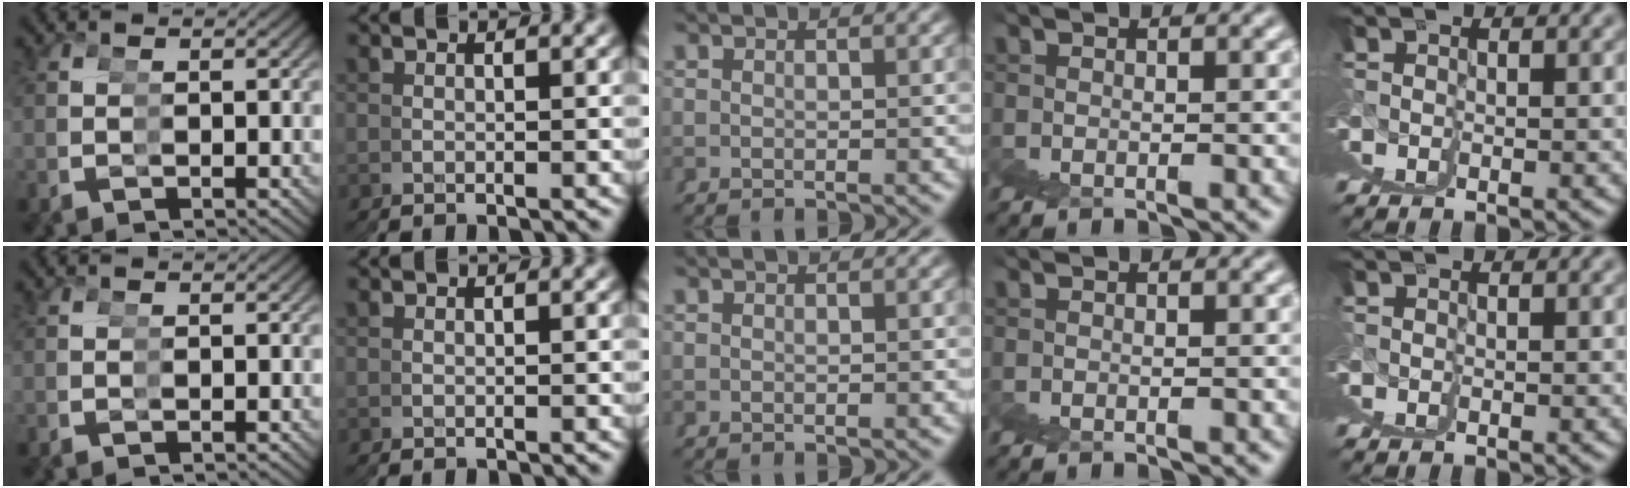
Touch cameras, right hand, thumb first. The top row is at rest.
{}